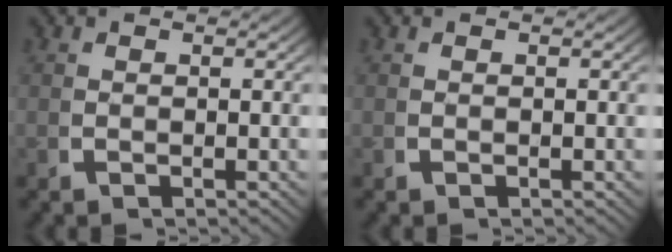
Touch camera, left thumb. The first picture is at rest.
{"total": 0.0}